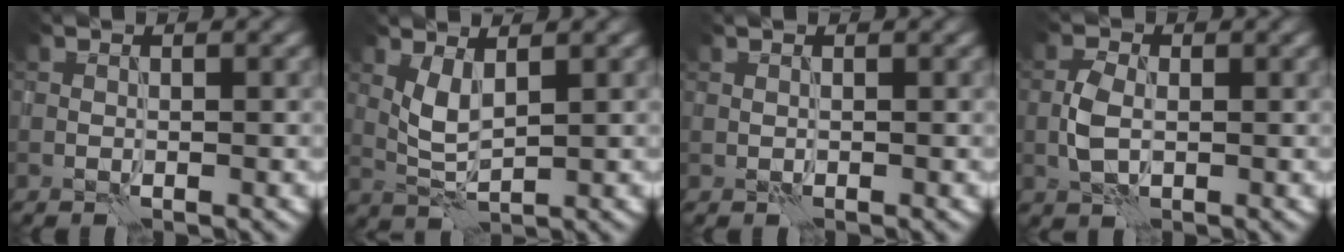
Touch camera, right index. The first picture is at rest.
{"total": 2.7, "force": [1.1, 0.8, 2.4], "torque": [-0.058, -0.002, 0.026]}
{"total": 0.0}
{"total": 2.8, "force": [-0.5, 1.7, 2.2], "torque": [-0.046, 0.000, -0.010]}